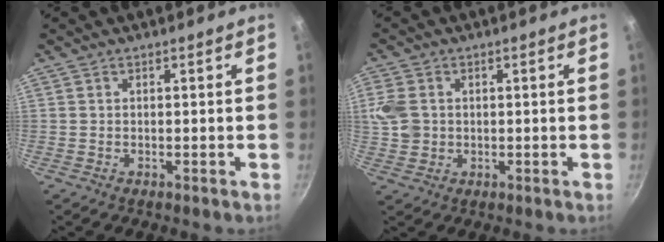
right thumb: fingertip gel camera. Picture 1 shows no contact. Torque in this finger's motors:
{"motor_torque": [-0.26, 0.36, 0.41, 0.57, 0.04]}